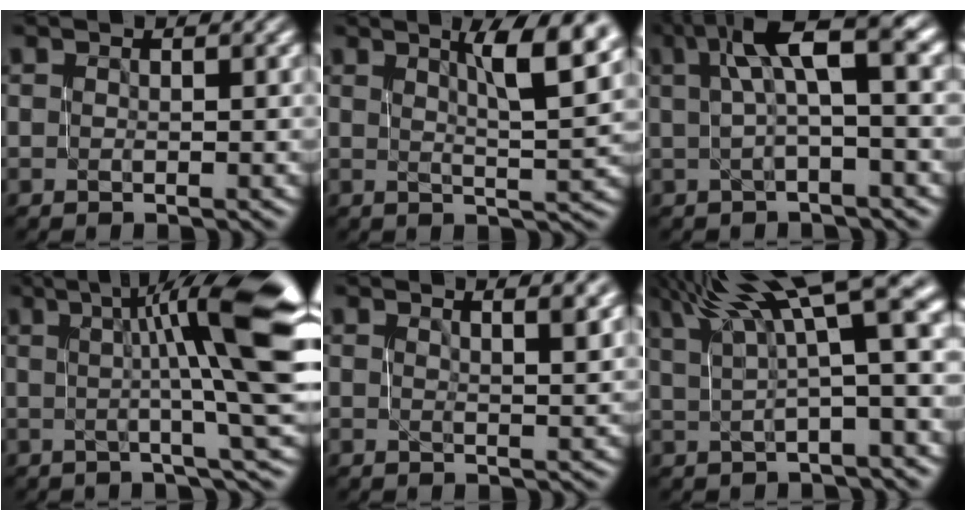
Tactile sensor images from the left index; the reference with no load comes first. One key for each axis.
{"total": 7.2, "fx": 3.1, "fy": 1.5, "fz": 6.3, "tx": -0.073, "ty": 0.008, "tz": 0.048}
{"total": 6.7, "fx": 1.8, "fy": 1.6, "fz": 6.2, "tx": -0.098, "ty": 0.024, "tz": 0.022}
{"total": 11.7, "fx": 2.2, "fy": 2.1, "fz": 11.3, "tx": -0.141, "ty": 0.006, "tz": 0.037}
{"total": 4.6, "fx": 2.4, "fy": 1.5, "fz": 3.6, "tx": -0.022, "ty": 0.013, "tz": 0.020}
{"total": 9.4, "fx": 4.5, "fy": 1.8, "fz": 8.1, "tx": -0.113, "ty": 0.039, "tz": 0.071}